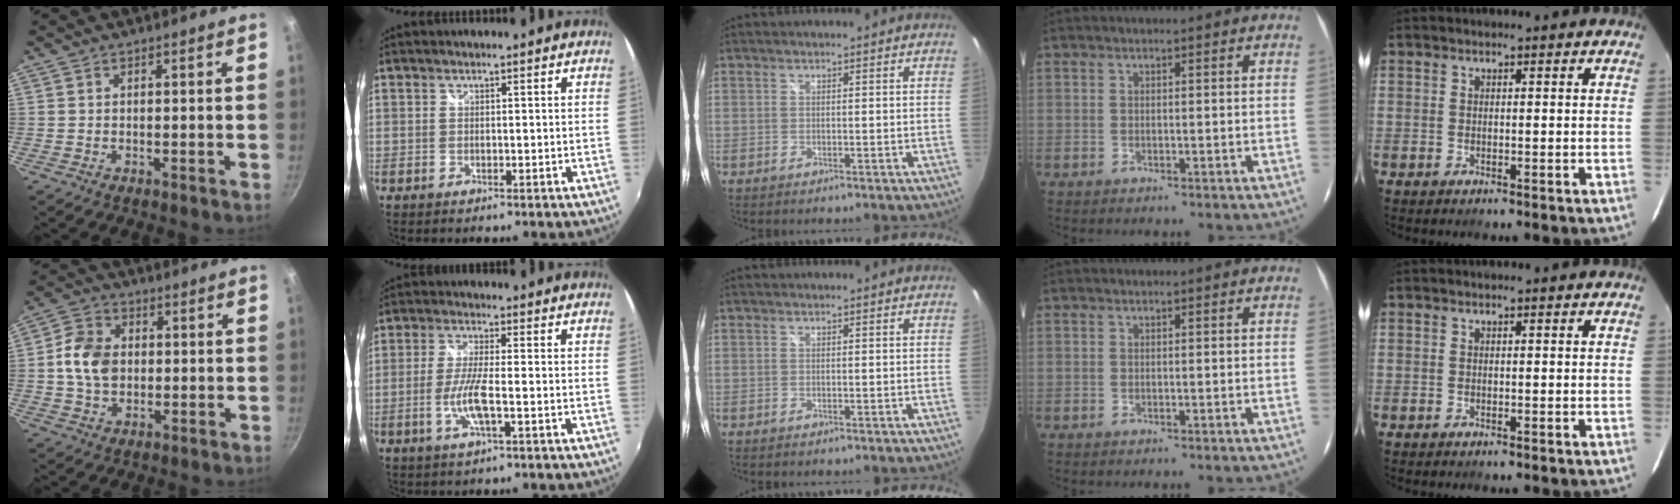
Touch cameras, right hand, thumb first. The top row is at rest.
{"thumb": {"total": 9.4, "force": [0.2, 7.2, 6.0], "torque": [-0.093, 0.013, -0.005]}, "index": {"total": 6.3, "force": [-2.0, 0.6, 6.0], "torque": [-0.125, -0.006, -0.038]}}